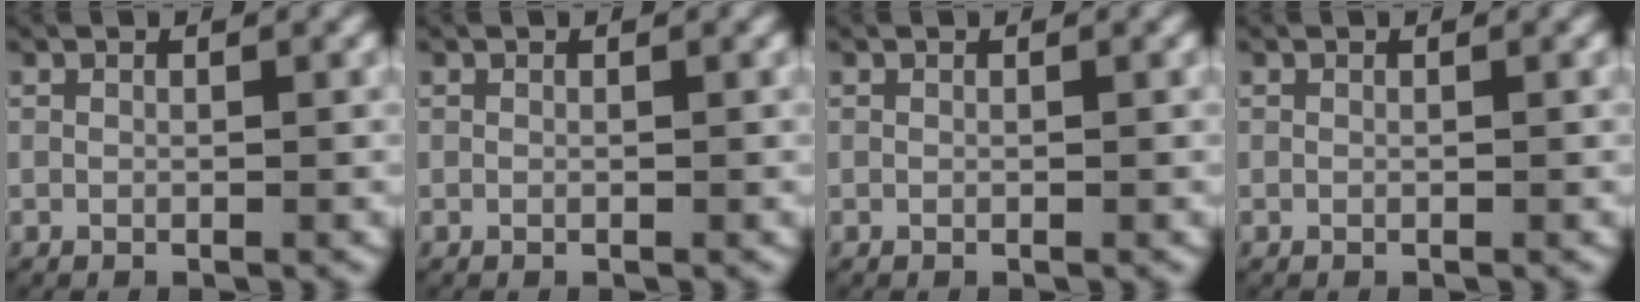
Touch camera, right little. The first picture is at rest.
{"total": 0.0}
{"total": 0.0}
{"total": 0.0}